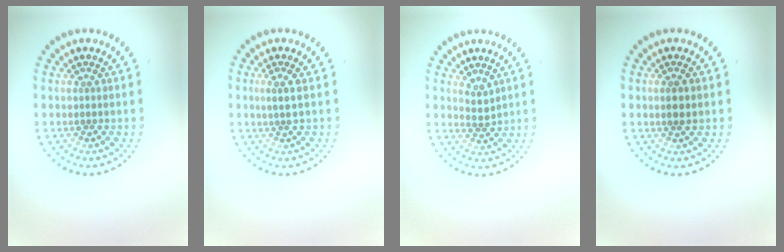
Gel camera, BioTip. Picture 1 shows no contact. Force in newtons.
{"total": 1.4, "press": 1.1, "slide": 0.8}
{"total": 1.4, "press": 1.0, "slide": 1.0}
{"total": 1.6, "press": 1.5, "slide": 0.3}